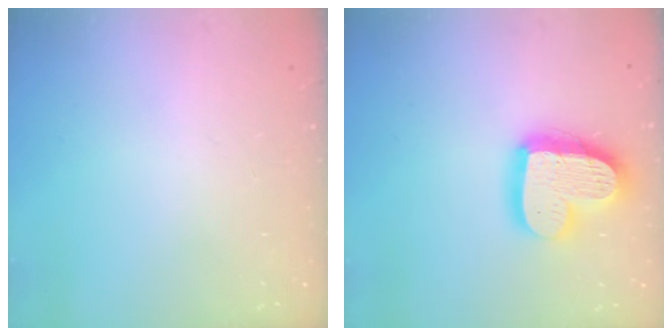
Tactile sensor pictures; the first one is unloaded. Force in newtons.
{"total": 17.7, "press": 17.6, "slide": 1.6}